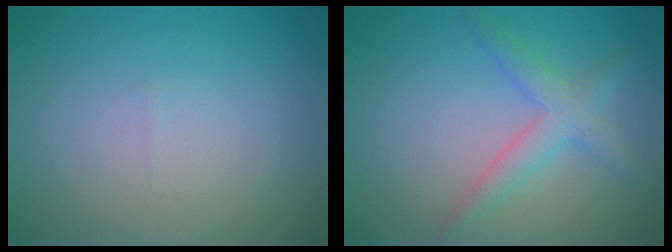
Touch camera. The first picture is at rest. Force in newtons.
{"total": 2.9, "press": 2.9, "slide": 0.1}